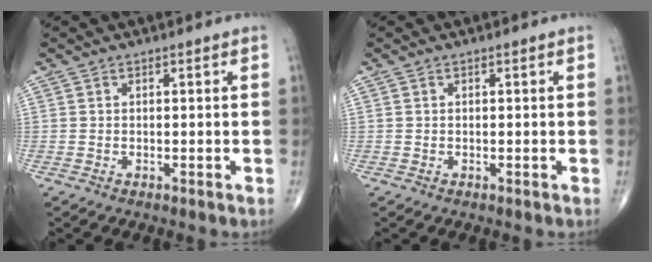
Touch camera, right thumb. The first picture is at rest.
{"total": 0.0}